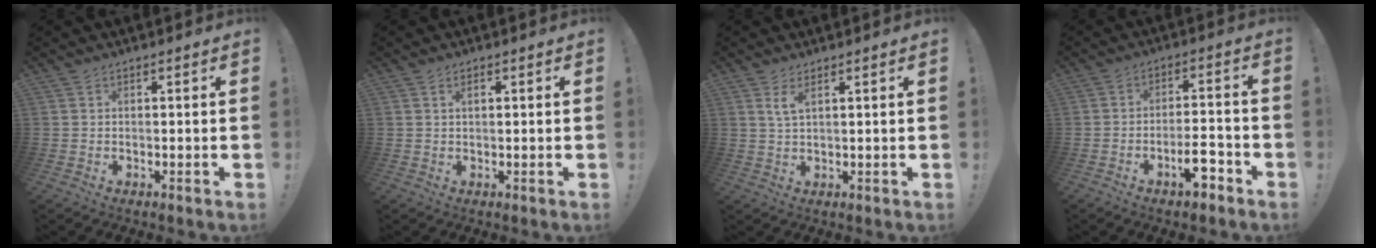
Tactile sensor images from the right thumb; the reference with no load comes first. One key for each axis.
{"total": 1.5, "fx": 0.7, "fy": 0.6, "fz": 1.2, "tx": -0.017, "ty": -0.001, "tz": 0.010}
{"total": 3.4, "fx": 2.0, "fy": 0.8, "fz": 2.6, "tx": -0.039, "ty": -0.008, "tz": 0.032}
{"total": 8.1, "fx": -5.1, "fy": 2.5, "fz": 5.8, "tx": -0.095, "ty": 0.028, "tz": -0.086}